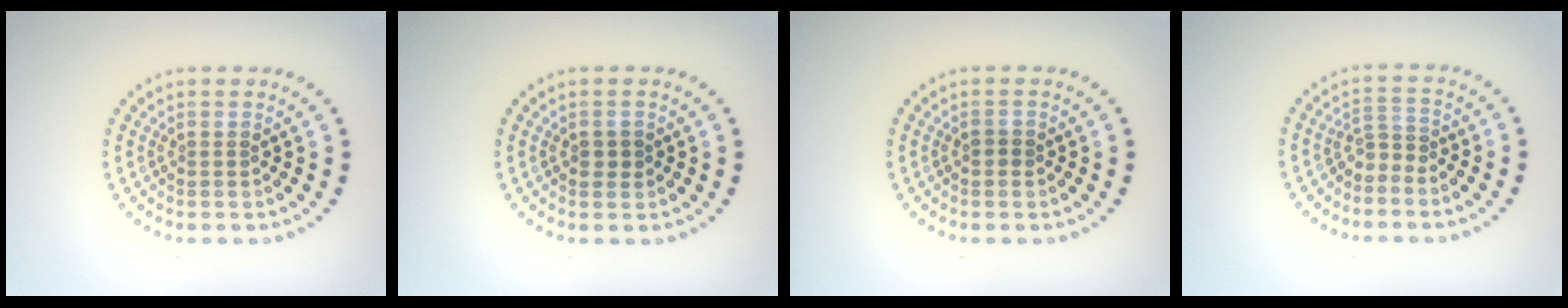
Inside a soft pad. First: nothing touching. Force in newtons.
{"total": 1.2, "press": 1.2, "slide": 0.1}
{"total": 0.7, "press": 0.7, "slide": 0.1}
{"total": 1.5, "press": 1.1, "slide": 1.1}